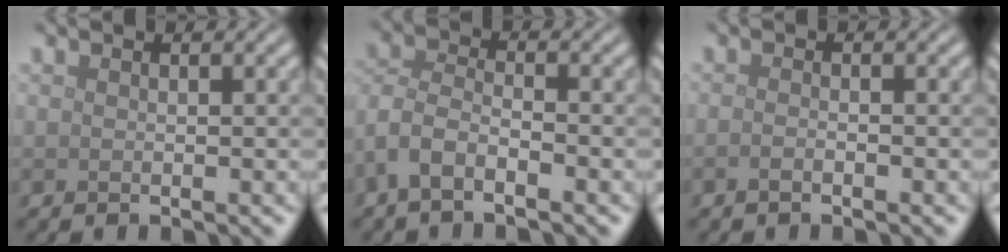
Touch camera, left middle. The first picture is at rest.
{"total": 3.2, "force": [-2.0, 1.3, 2.1], "torque": [-0.045, 0.003, -0.052]}
{"total": 0.8, "force": [-0.5, 0.2, 0.6], "torque": [-0.011, 0.000, -0.010]}